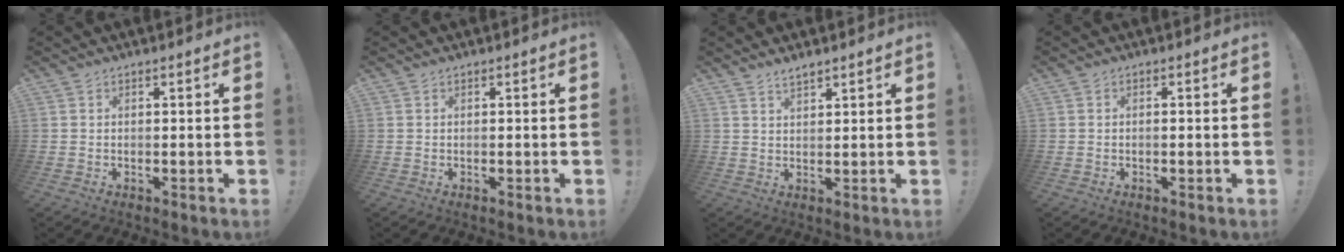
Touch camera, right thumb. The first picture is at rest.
{"total": 0.0}
{"total": 2.9, "force": [2.5, 0.8, 1.4], "torque": [-0.019, -0.015, 0.043]}
{"total": 0.7, "force": [-0.4, -0.2, 0.5], "torque": [-0.009, -0.002, -0.008]}